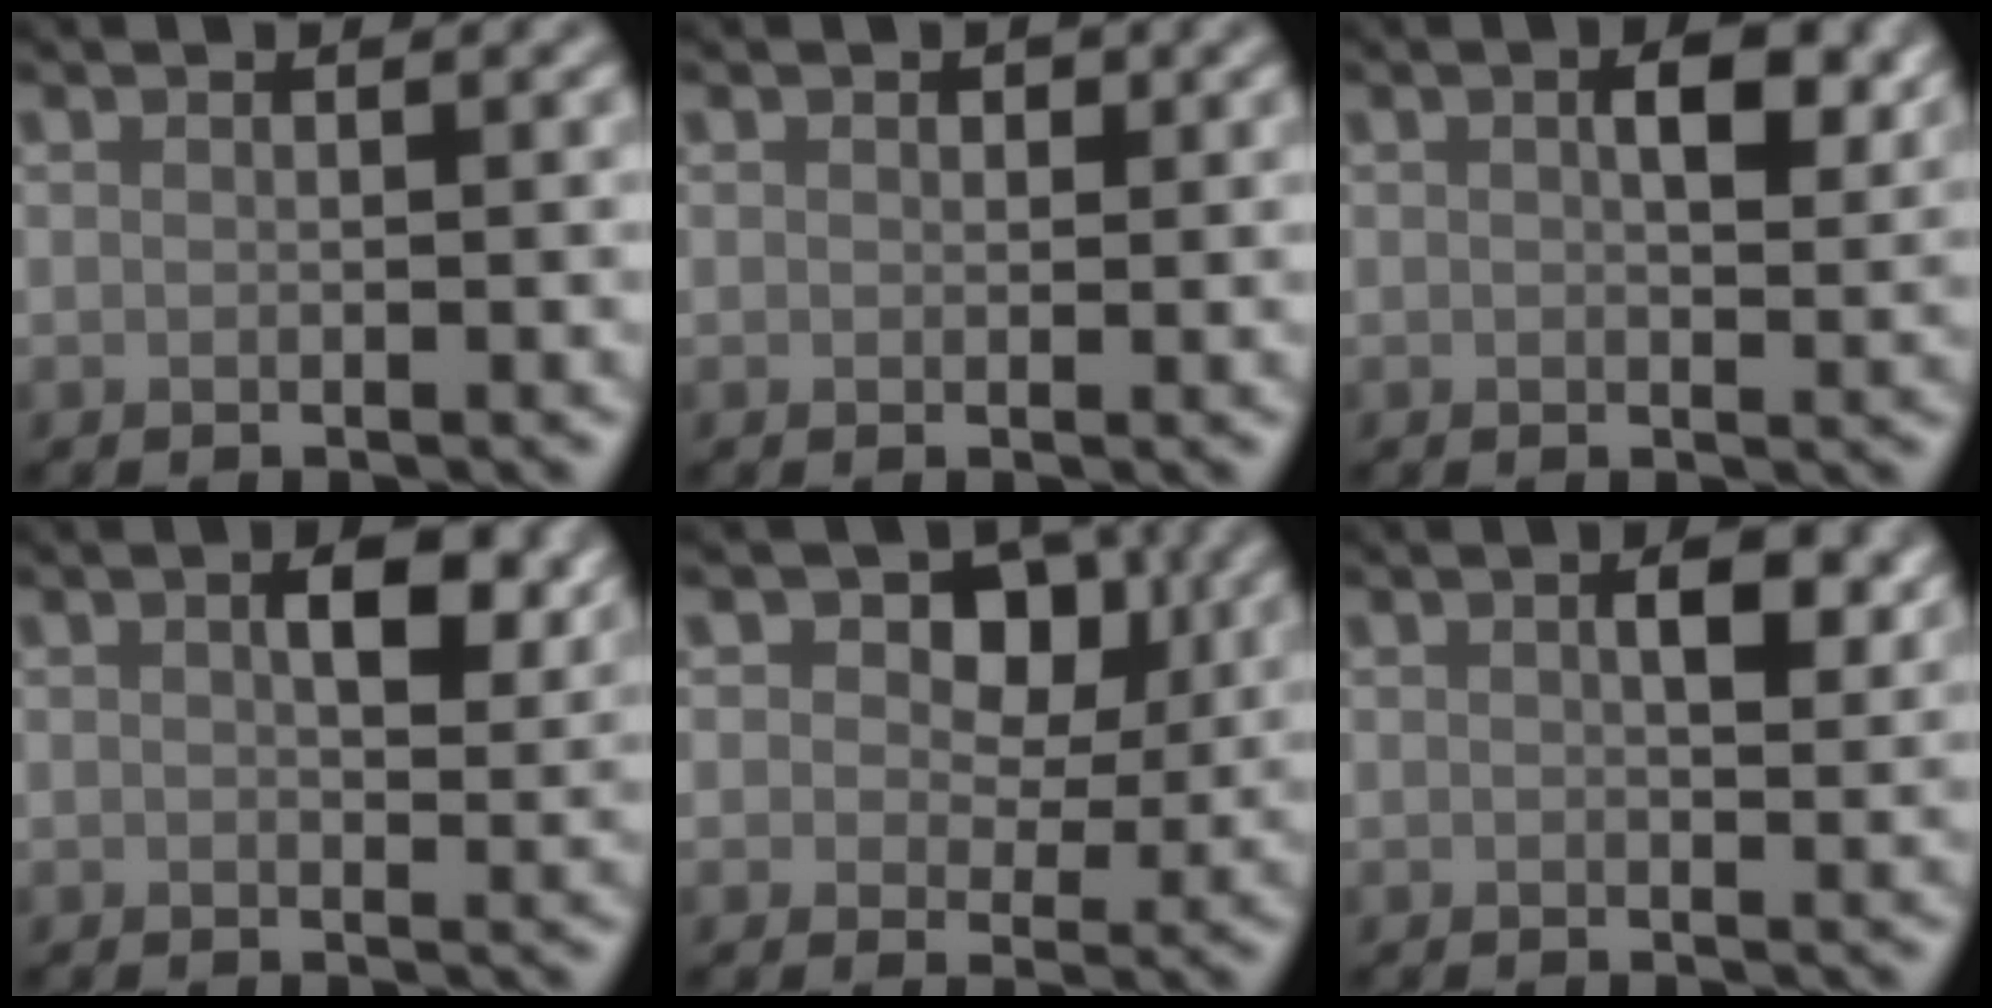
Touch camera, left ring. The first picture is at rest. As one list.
[{"total": 0.8, "force": [0.5, 0.6, 0.3], "torque": [-0.004, -0.002, 0.006]}, {"total": 3.6, "force": [1.3, 1.6, 2.9], "torque": [-0.044, 0.001, 0.022]}, {"total": 4.1, "force": [1.4, 2.0, 3.3], "torque": [-0.049, 0.000, 0.025]}, {"total": 6.5, "force": [2.3, 4.4, 4.2], "torque": [-0.058, 0.004, 0.013]}, {"total": 3.0, "force": [1.0, 1.4, 2.5], "torque": [-0.034, -0.001, 0.017]}]